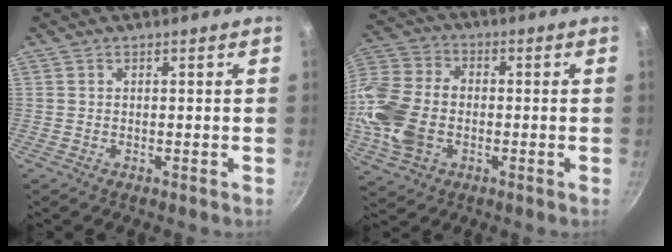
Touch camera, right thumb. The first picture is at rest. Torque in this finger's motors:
{"motor_torque": [1.61, 2.89, 1.68, -0.77, 0.25]}